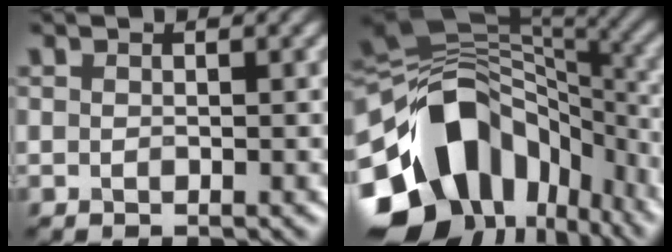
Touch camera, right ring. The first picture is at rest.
{"total": 15.8, "force": [-5.9, 11.1, 9.6], "torque": [-0.184, -0.004, -0.096]}